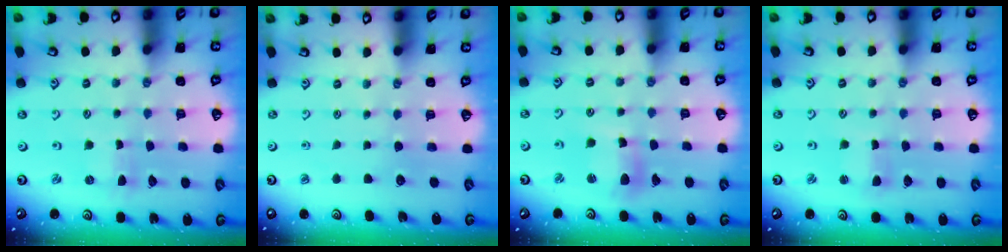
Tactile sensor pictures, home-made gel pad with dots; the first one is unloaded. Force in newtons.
{"total": 0.0}
{"total": 9.7, "press": 9.6, "slide": 1.2}
{"total": 1.0, "press": 1.0, "slide": 0.2}